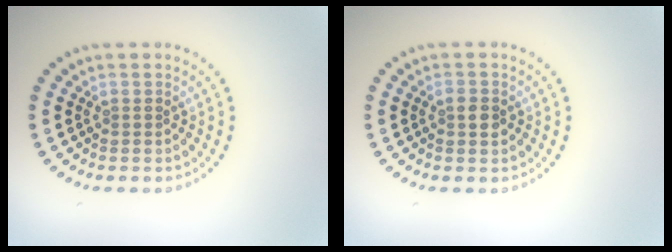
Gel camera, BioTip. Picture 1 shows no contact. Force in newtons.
{"total": 1.8, "press": 1.8, "slide": 0.1}